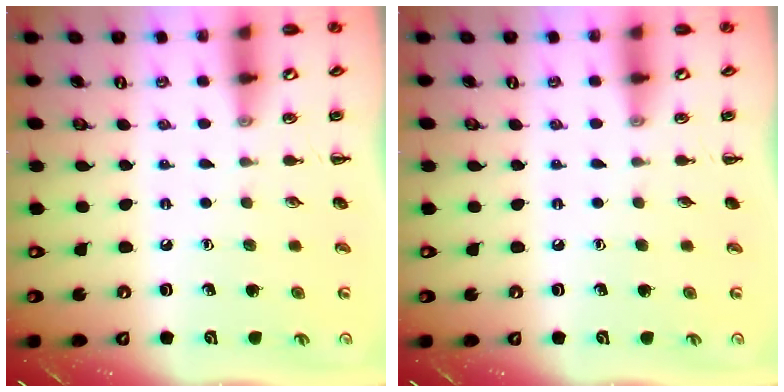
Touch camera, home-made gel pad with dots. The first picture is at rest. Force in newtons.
{"total": 0.0}